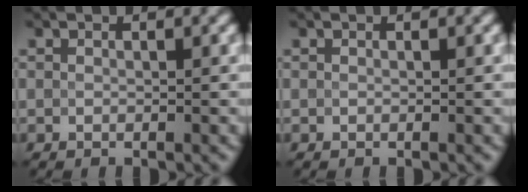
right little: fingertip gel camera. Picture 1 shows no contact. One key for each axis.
{"total": 0.0}